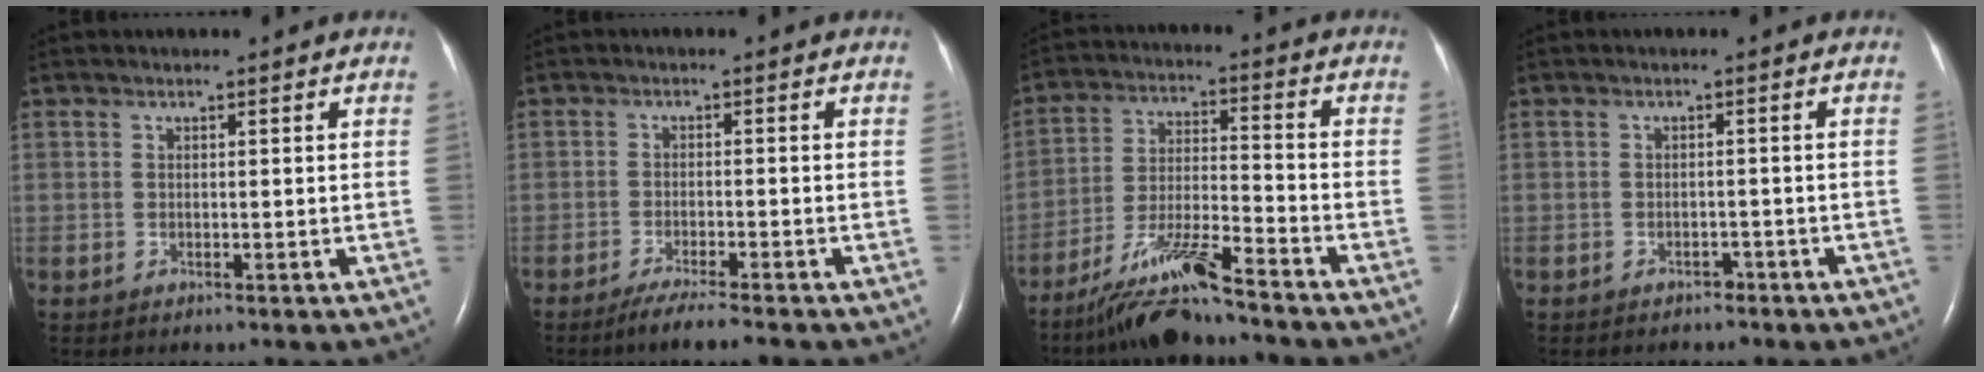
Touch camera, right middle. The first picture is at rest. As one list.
[{"total": 5.1, "force": [-4.2, -0.2, 3.0], "torque": [-0.051, -0.013, -0.069]}, {"total": 10.7, "force": [-8.7, 0.4, 6.2], "torque": [-0.119, -0.020, -0.159]}, {"total": 2.4, "force": [-1.9, 1.3, 0.5], "torque": [-0.016, 0.003, -0.020]}]